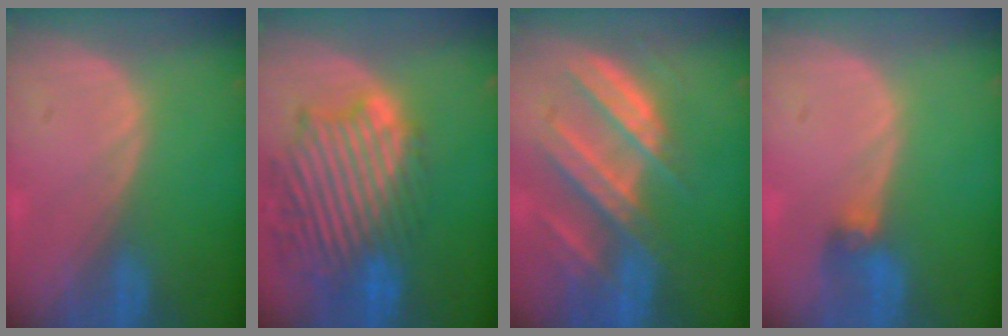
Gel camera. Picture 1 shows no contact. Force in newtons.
{"total": 13.6, "press": 11.7, "slide": 6.8}
{"total": 9.6, "press": 8.5, "slide": 4.4}
{"total": 2.8, "press": 2.6, "slide": 1.1}